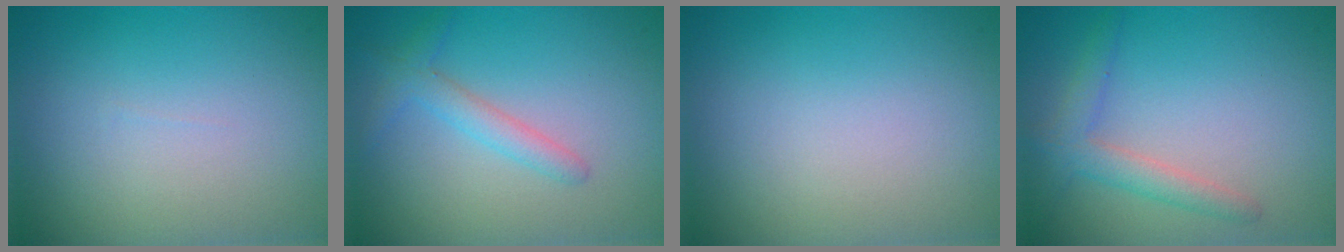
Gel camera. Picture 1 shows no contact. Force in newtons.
{"total": 2.2, "press": 2.2, "slide": 0.1}
{"total": 0.0}
{"total": 2.6, "press": 2.6, "slide": 0.0}